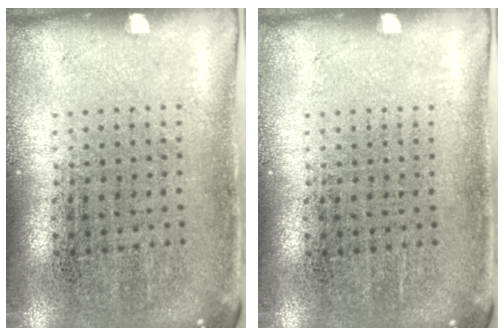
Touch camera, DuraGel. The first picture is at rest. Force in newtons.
{"total": 0.0}